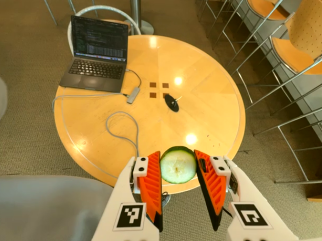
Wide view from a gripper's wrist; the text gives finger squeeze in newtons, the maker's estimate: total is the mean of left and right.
{"total": 9.1, "left": 9.3, "right": 9.0}